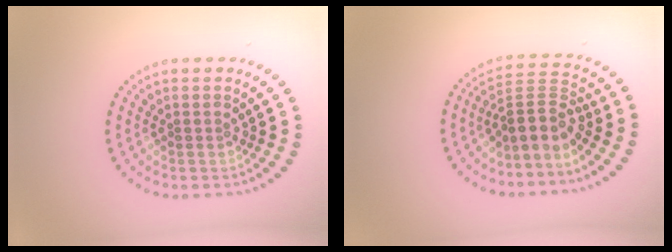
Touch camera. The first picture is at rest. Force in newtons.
{"total": 3.4, "press": 2.5, "slide": 2.3}